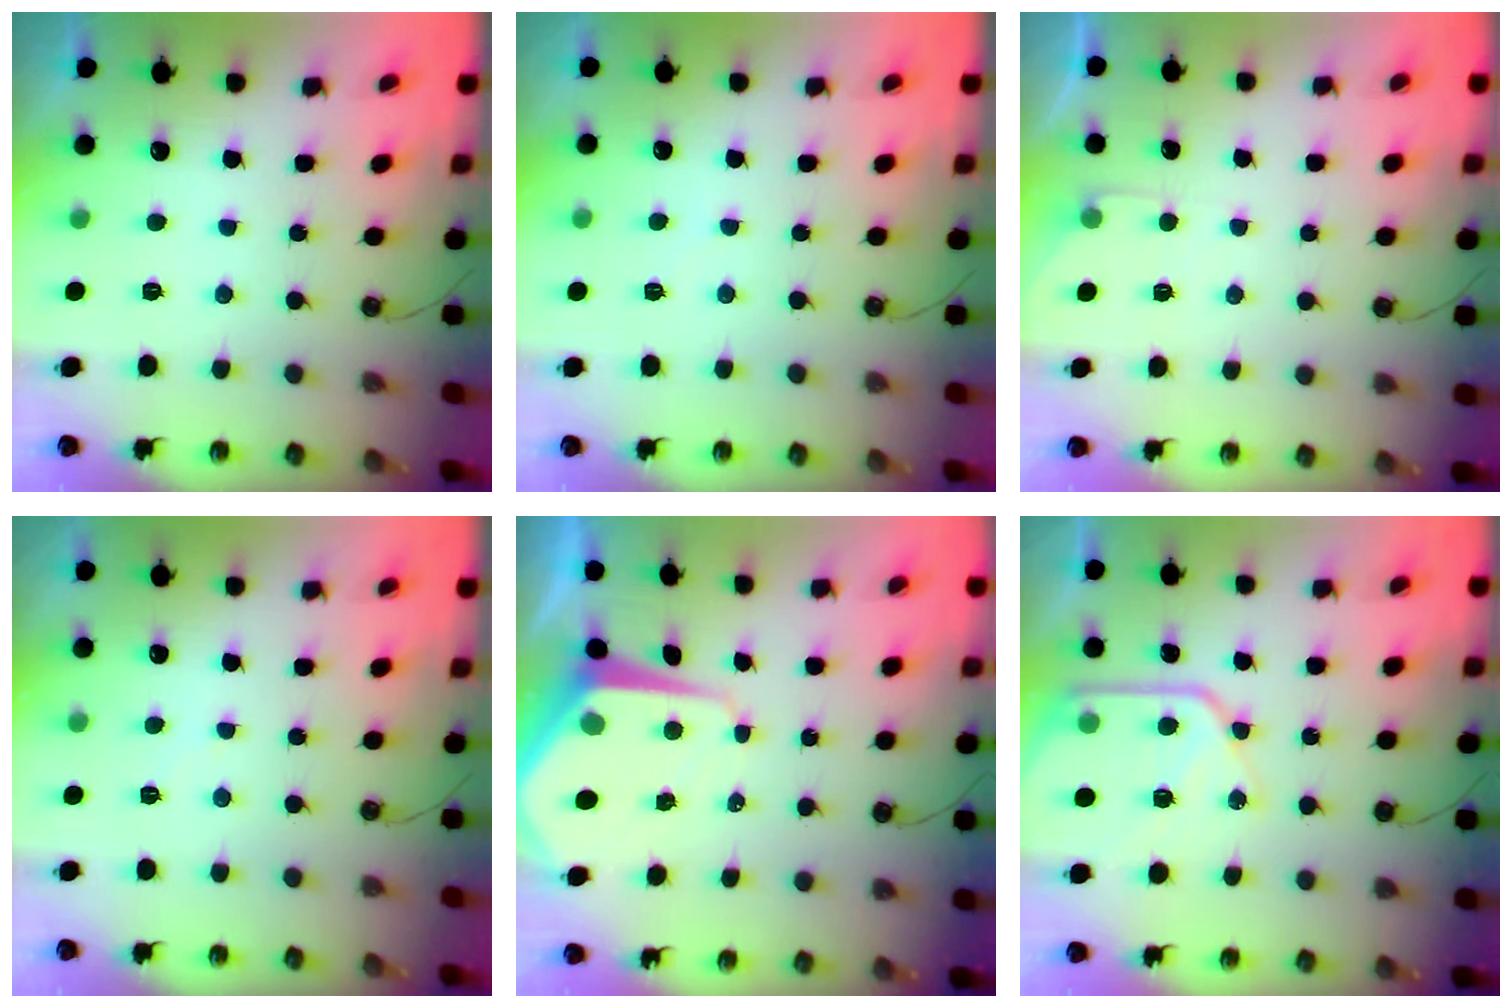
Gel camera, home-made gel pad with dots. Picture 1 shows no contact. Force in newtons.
{"total": 1.9, "press": 1.9, "slide": 0.3}
{"total": 3.1, "press": 3.1, "slide": 0.5}
{"total": 3.8, "press": 3.8, "slide": 0.6}
{"total": 8.3, "press": 8.3, "slide": 0.7}
{"total": 14.6, "press": 14.6, "slide": 1.4}